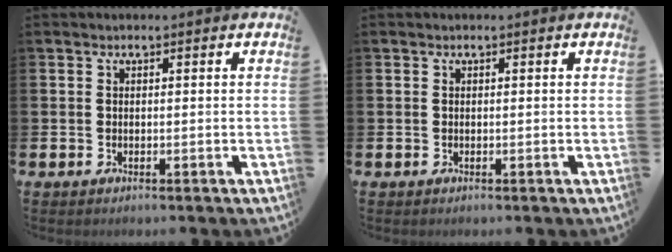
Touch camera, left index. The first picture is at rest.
{"total": 0.0}